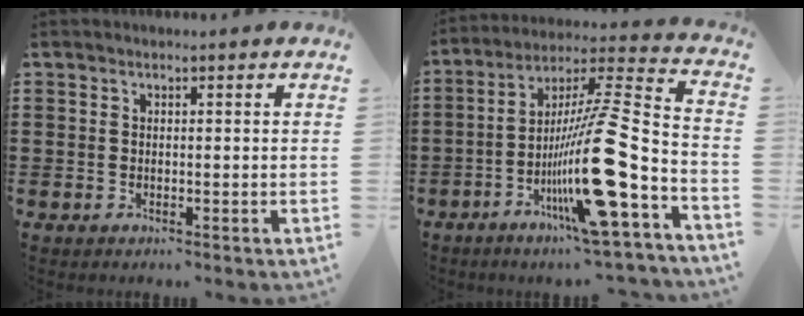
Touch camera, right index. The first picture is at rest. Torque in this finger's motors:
{"motor_torque": [2.14, 0.00, 1.05, 0.21]}